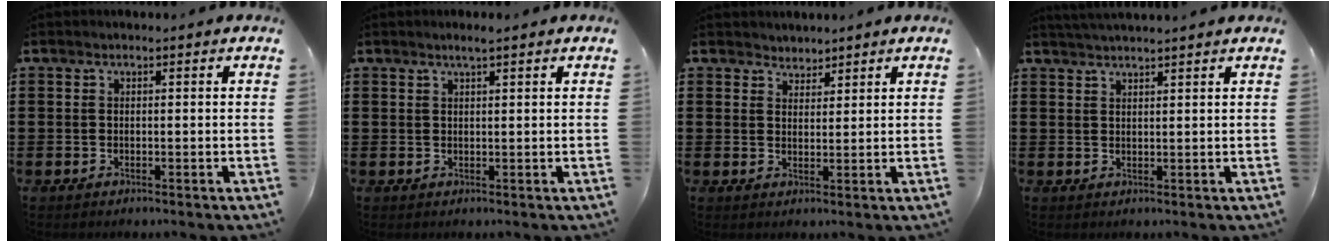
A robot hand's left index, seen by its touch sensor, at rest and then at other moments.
{"total": 1.5, "force": [1.2, 0.0, 0.9], "torque": [-0.019, 0.000, 0.021]}
{"total": 2.1, "force": [1.9, 0.8, -0.5], "torque": [0.001, 0.003, 0.036]}
{"total": 2.0, "force": [2.0, -0.4, 0.2], "torque": [-0.008, 0.000, 0.038]}